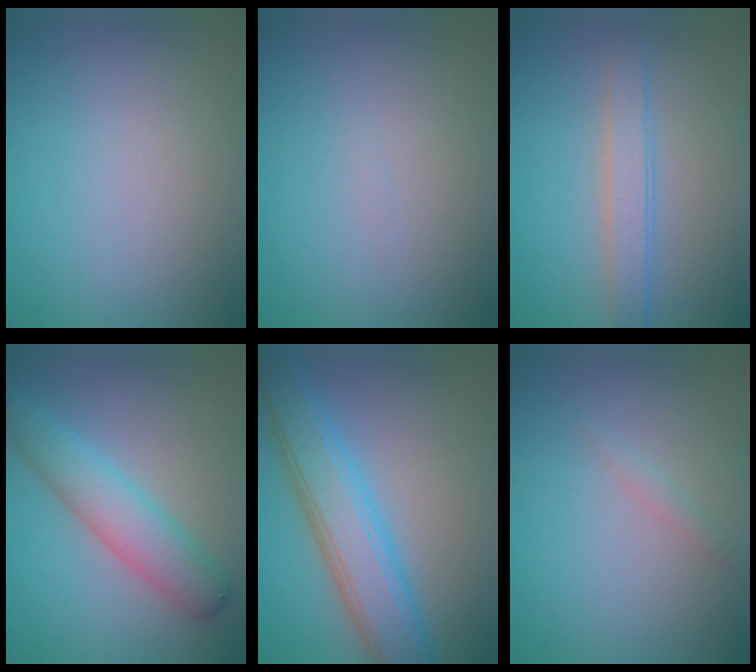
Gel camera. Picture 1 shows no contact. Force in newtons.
{"total": 0.0}
{"total": 2.5, "press": 2.5, "slide": 0.1}
{"total": 4.8, "press": 4.8, "slide": 0.1}
{"total": 6.7, "press": 6.7, "slide": 0.4}
{"total": 0.7, "press": 0.7, "slide": 0.0}